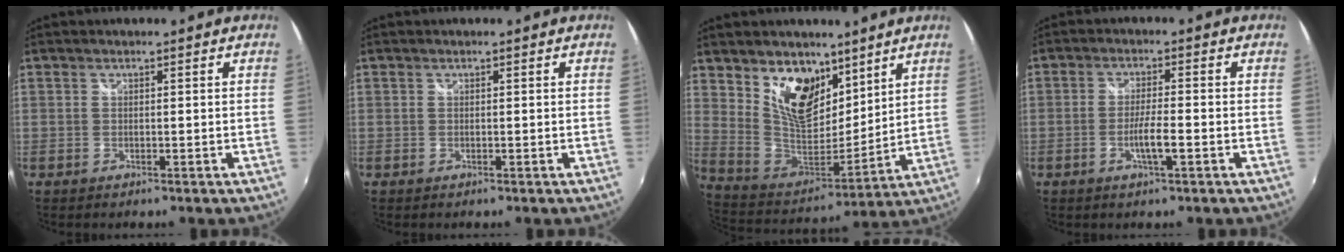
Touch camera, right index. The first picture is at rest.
{"total": 0.0}
{"total": 15.4, "force": [9.3, 8.7, 8.6], "torque": [-0.168, -0.005, 0.180]}
{"total": 4.4, "force": [-1.6, 0.2, 4.0], "torque": [-0.076, -0.004, -0.030]}